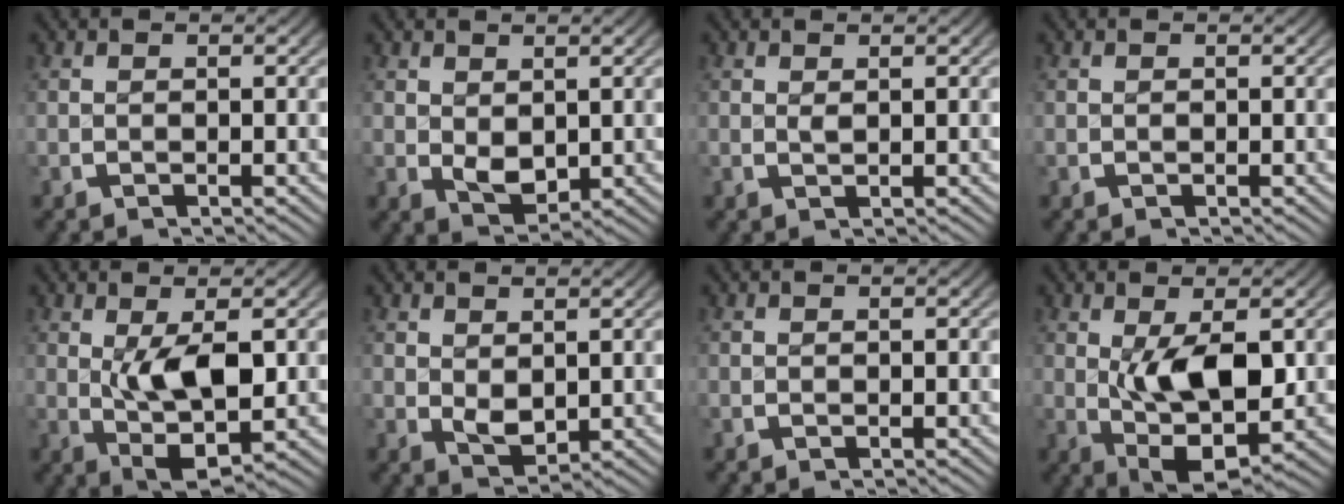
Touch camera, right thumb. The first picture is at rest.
{"total": 2.7, "force": [0.3, 2.0, 1.8], "torque": [-0.030, -0.014, 0.016]}
{"total": 0.6, "force": [0.5, 0.2, 0.3], "torque": [-0.005, -0.002, 0.011]}
{"total": 0.0}
{"total": 6.7, "force": [0.1, 3.6, 5.6], "torque": [-0.108, -0.026, 0.012]}
{"total": 2.4, "force": [0.6, 1.8, 1.6], "torque": [-0.027, -0.013, 0.020]}
{"total": 0.0}
{"total": 8.1, "force": [-0.3, 4.5, 6.8], "torque": [-0.129, -0.031, 0.005]}